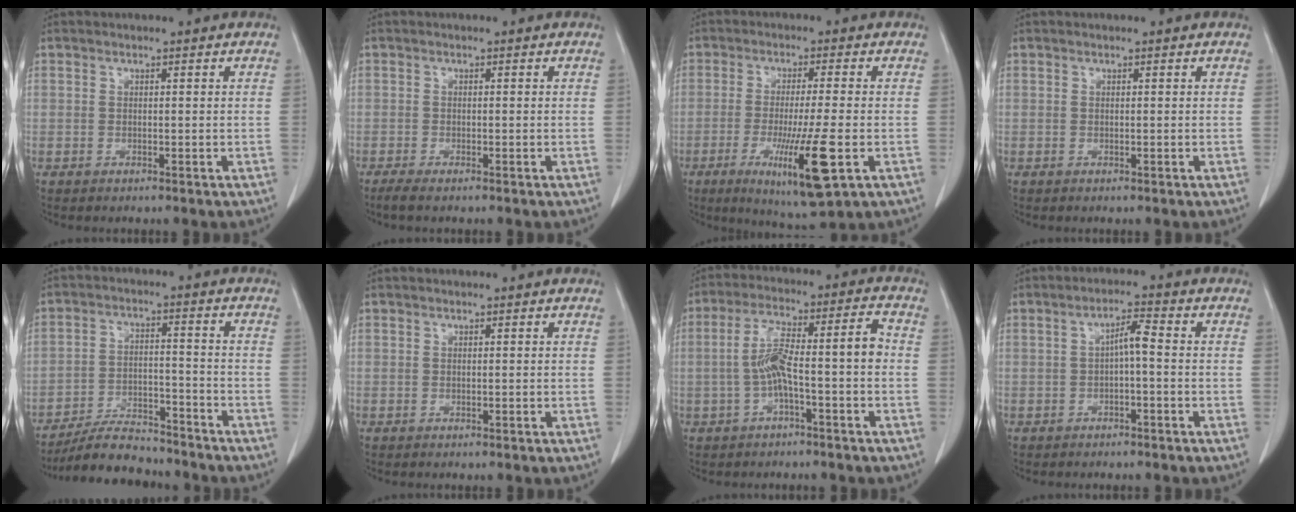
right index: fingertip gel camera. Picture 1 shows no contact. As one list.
[{"total": 2.2, "force": [-1.7, 0.2, 1.4], "torque": [-0.028, -0.007, -0.029]}, {"total": 11.6, "force": [-3.8, 0.3, 10.9], "torque": [-0.192, -0.037, -0.060]}, {"total": 0.0}, {"total": 10.0, "force": [-9.3, 2.3, 2.8], "torque": [-0.045, 0.002, -0.159]}, {"total": 0.0}, {"total": 9.3, "force": [-1.7, 1.2, 9.1], "torque": [-0.165, 0.039, -0.030]}, {"total": 3.3, "force": [-0.4, 0.5, 3.2], "torque": [-0.056, 0.013, -0.005]}]